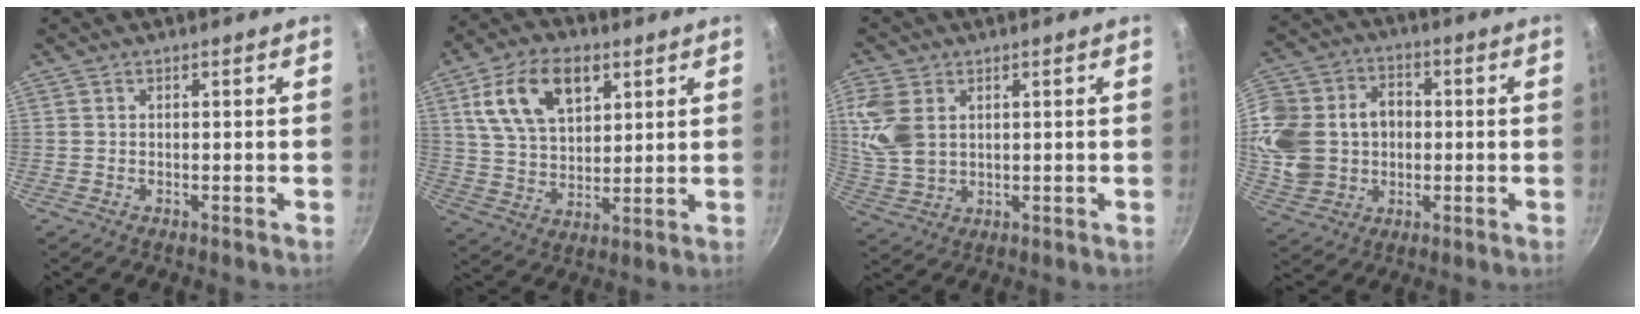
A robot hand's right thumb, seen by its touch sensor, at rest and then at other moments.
{"total": 15.1, "force": [6.3, 9.1, 10.2], "torque": [-0.156, -0.012, 0.114]}
{"total": 9.1, "force": [2.5, 6.2, 6.2], "torque": [-0.127, -0.009, 0.057]}
{"total": 21.3, "force": [0.8, 17.8, 11.8], "torque": [-0.261, 0.037, 0.024]}